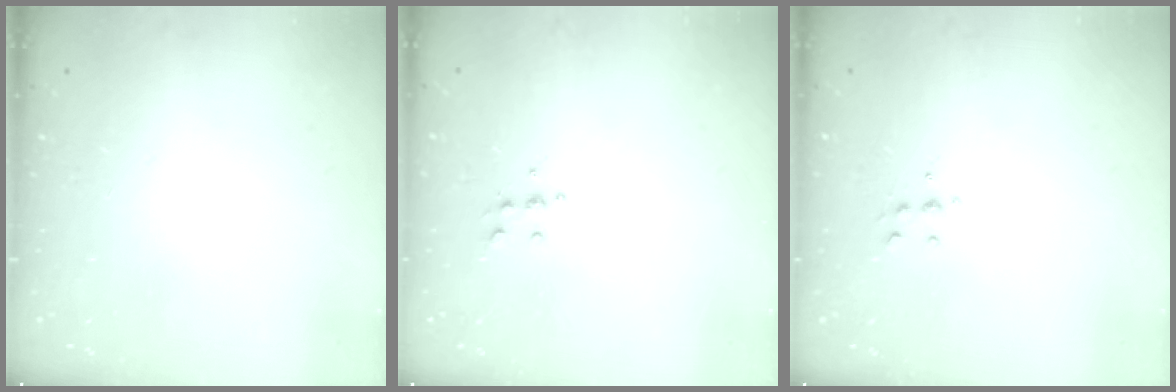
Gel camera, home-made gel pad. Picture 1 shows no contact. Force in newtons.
{"total": 5.2, "press": 5.0, "slide": 1.1}
{"total": 5.8, "press": 5.7, "slide": 0.8}